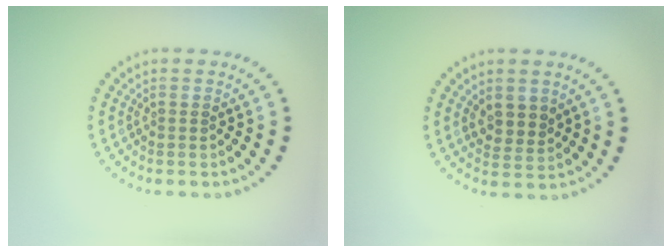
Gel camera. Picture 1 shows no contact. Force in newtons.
{"total": 2.2, "press": 2.0, "slide": 0.9}